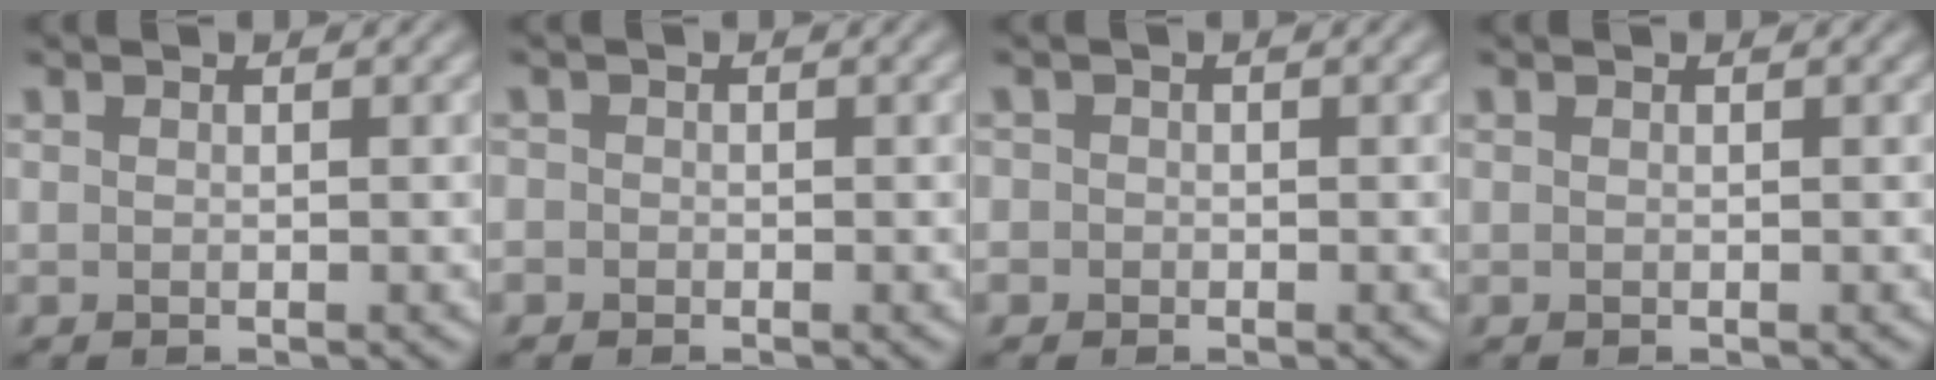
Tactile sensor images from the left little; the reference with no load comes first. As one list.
[{"total": 0.9, "force": [-0.3, 0.9, 0.1], "torque": [0.009, -0.005, -0.008]}, {"total": 1.2, "force": [-0.1, 1.2, 0.1], "torque": [0.016, 0.001, -0.012]}, {"total": 0.0}]